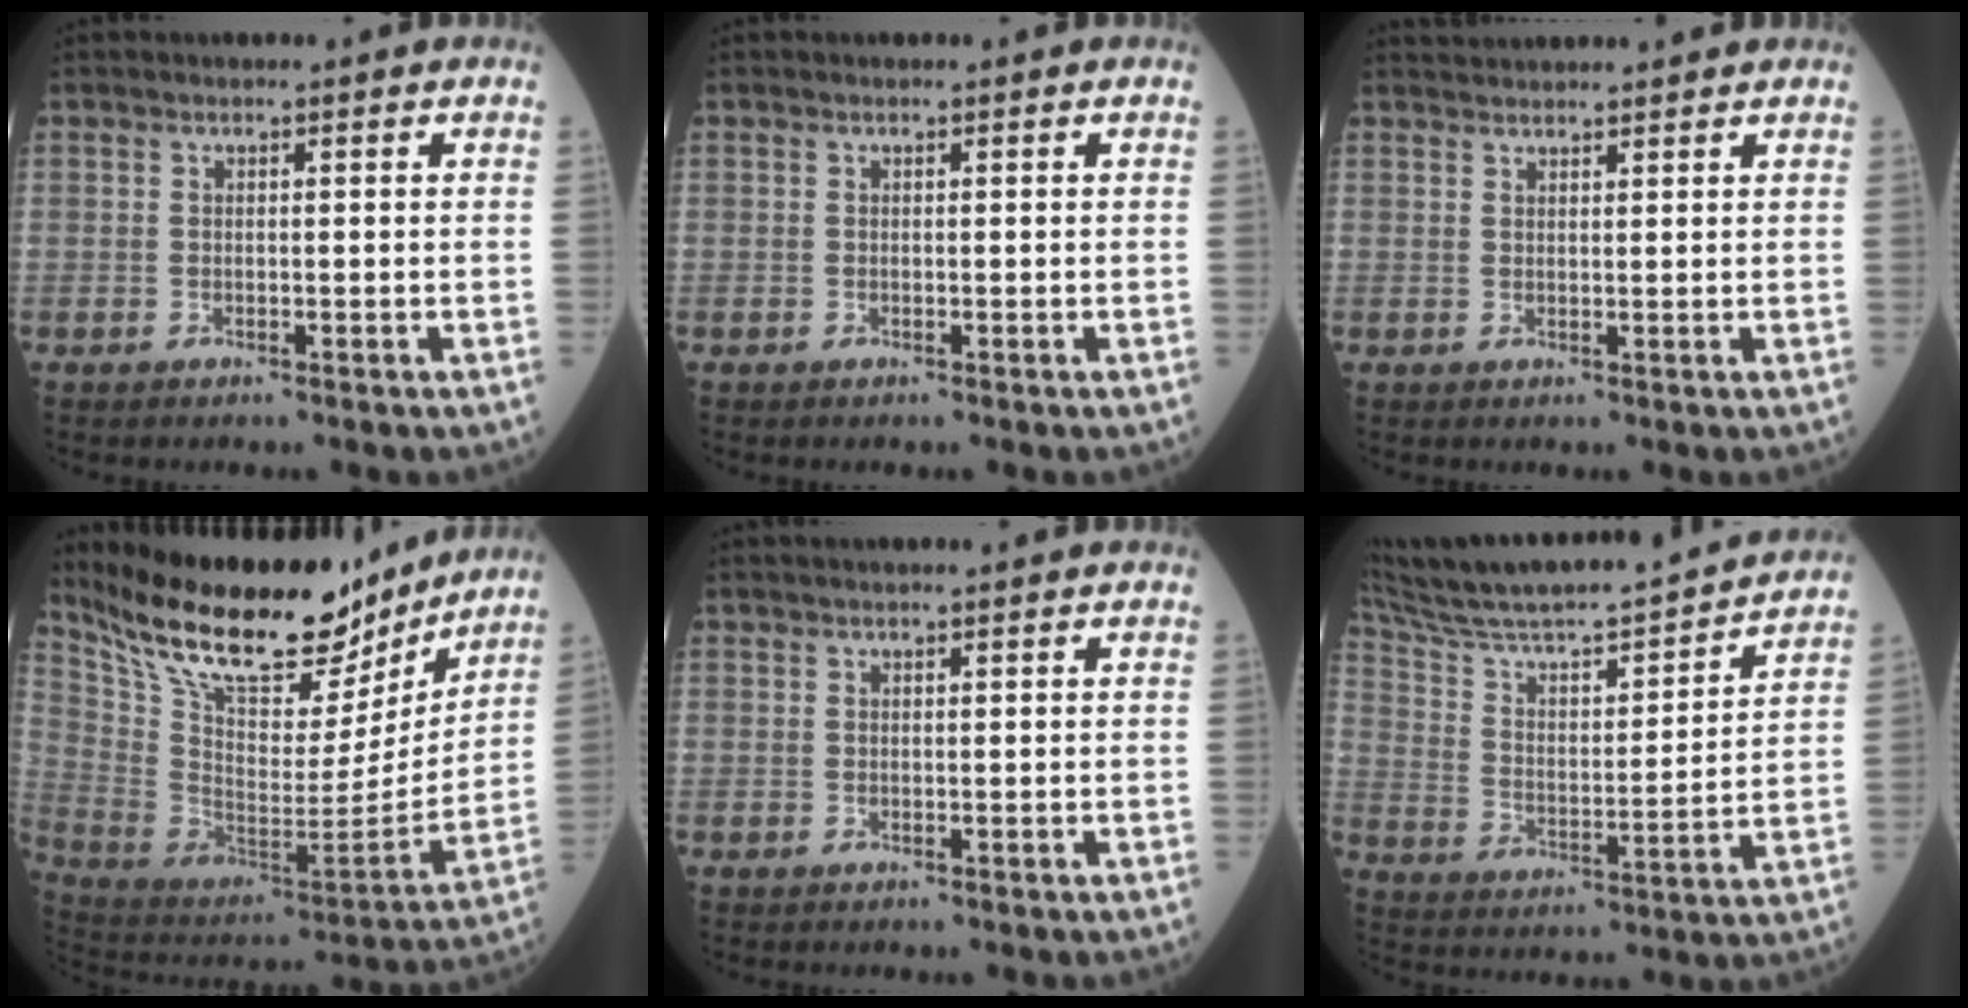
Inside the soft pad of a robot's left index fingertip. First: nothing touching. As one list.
[{"total": 0.0}, {"total": 6.3, "force": [6.0, 0.7, 1.6], "torque": [-0.017, 0.036, 0.086]}, {"total": 24.9, "force": [20.9, 7.2, 11.5], "torque": [-0.202, -0.017, 0.333]}, {"total": 3.5, "force": [3.1, 0.1, 1.6], "torque": [-0.012, 0.028, 0.044]}, {"total": 26.9, "force": [23.9, 2.7, 12.0], "torque": [-0.204, -0.003, 0.357]}]